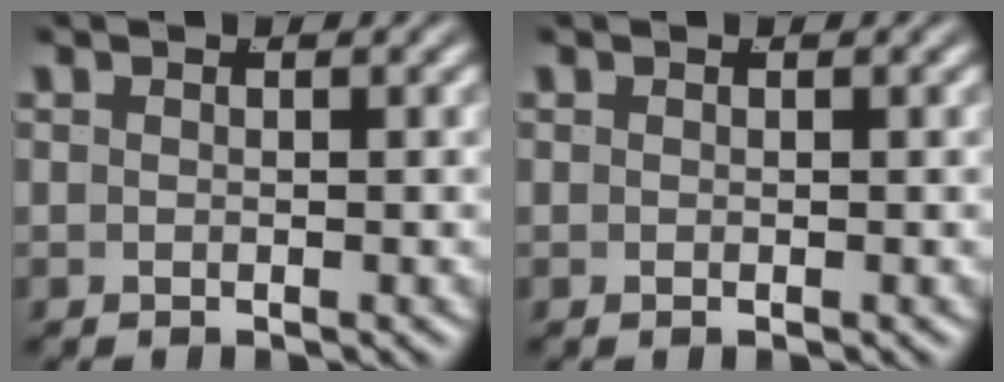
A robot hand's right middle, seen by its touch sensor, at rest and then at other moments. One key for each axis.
{"total": 0.0}